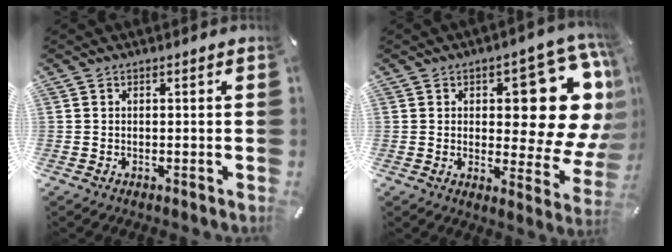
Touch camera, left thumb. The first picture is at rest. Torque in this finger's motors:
{"motor_torque": [2.44, 2.57, 1.55, -1.22, 0.44]}